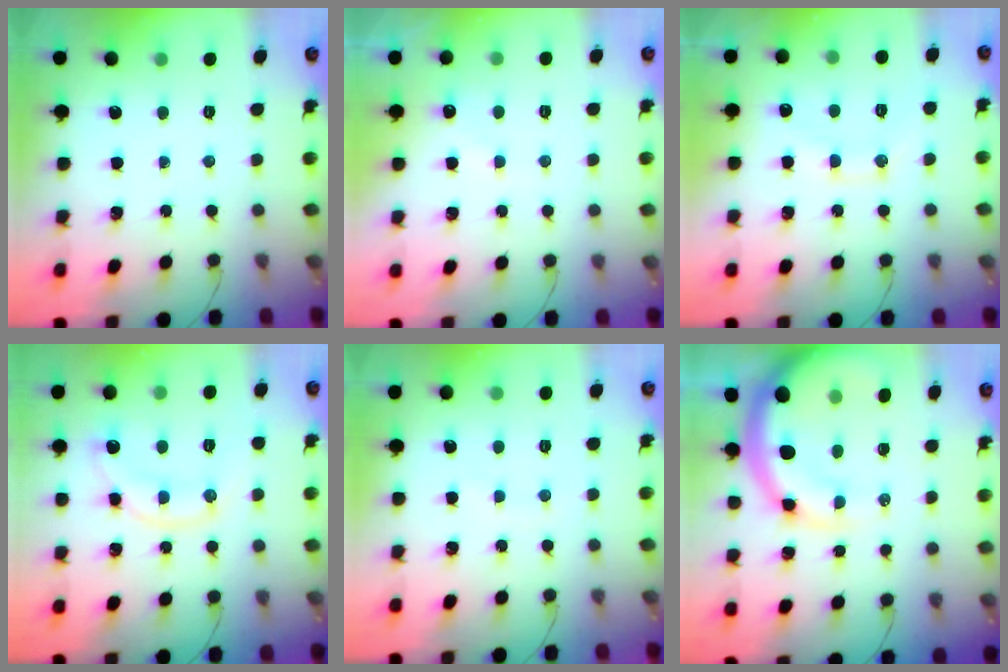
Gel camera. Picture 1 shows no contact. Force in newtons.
{"total": 7.2, "press": 7.2, "slide": 1.1}
{"total": 11.1, "press": 11.1, "slide": 1.0}
{"total": 9.9, "press": 9.9, "slide": 0.3}
{"total": 2.2, "press": 2.1, "slide": 0.7}
{"total": 12.6, "press": 12.1, "slide": 3.4}